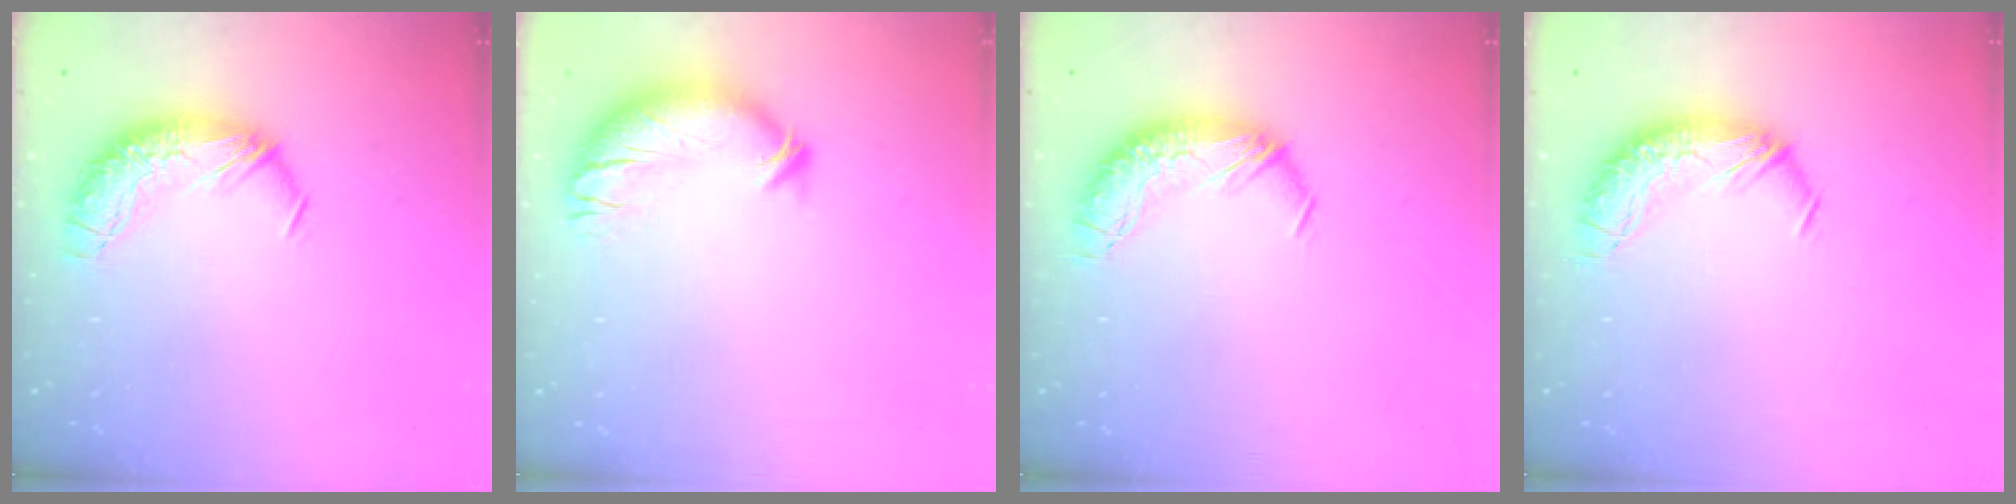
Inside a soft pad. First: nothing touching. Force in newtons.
{"total": 3.8, "press": 3.0, "slide": 2.3}
{"total": 0.0}
{"total": 0.0}